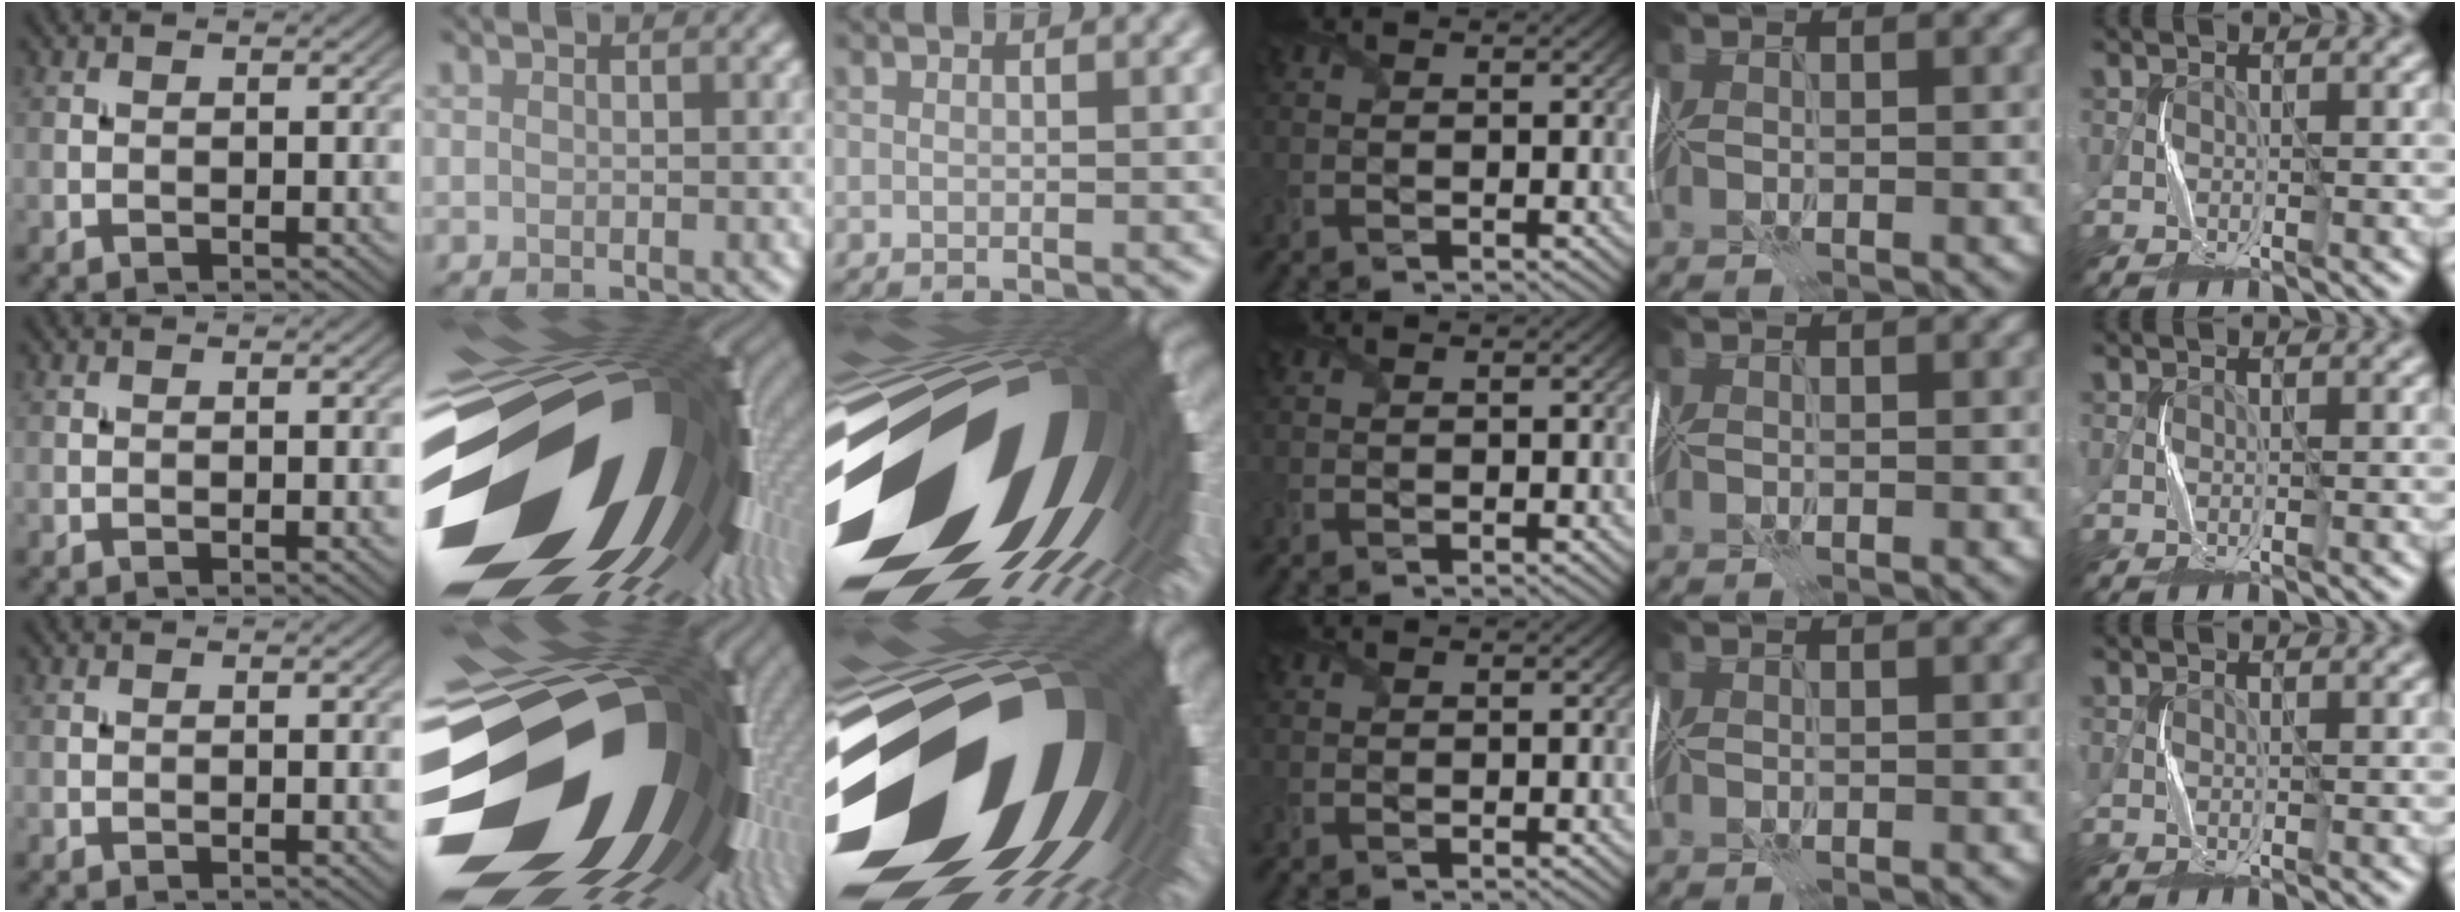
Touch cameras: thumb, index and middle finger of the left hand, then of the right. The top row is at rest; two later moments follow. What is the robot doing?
{"motion": "fold", "object": "shipping label"}